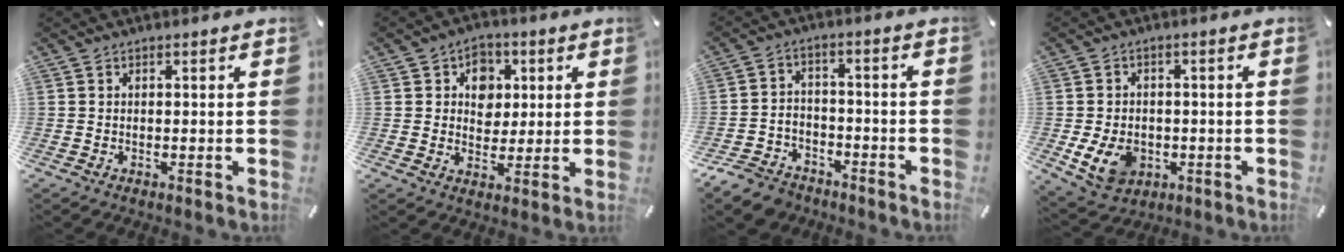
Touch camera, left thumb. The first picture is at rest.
{"total": 7.1, "force": [1.7, 6.4, 2.7], "torque": [-0.025, -0.005, 0.024]}
{"total": 7.8, "force": [-5.9, 4.6, 2.0], "torque": [-0.043, 0.028, -0.114]}
{"total": 8.8, "force": [-2.1, 7.0, 4.9], "torque": [-0.099, 0.008, -0.035]}